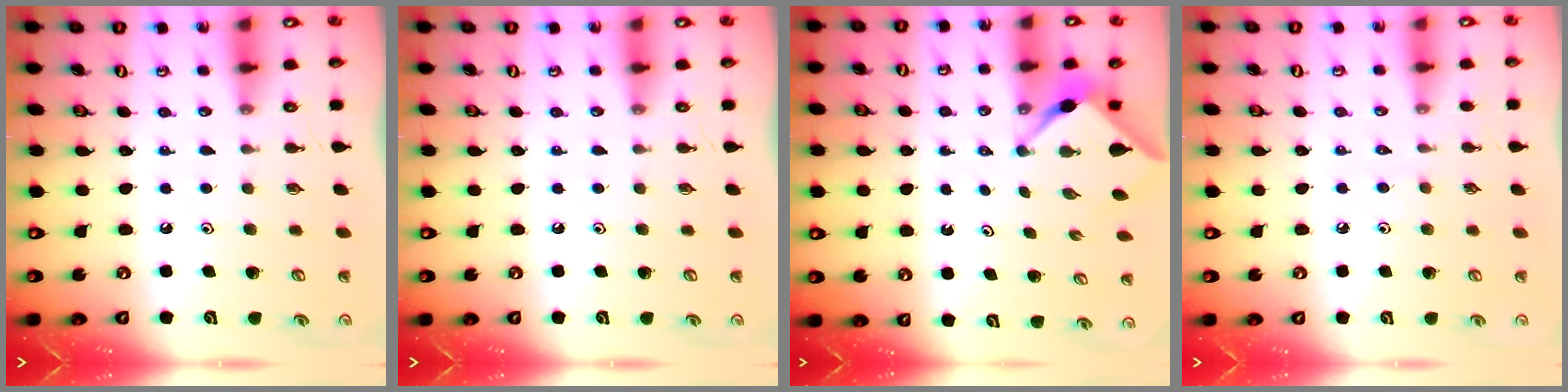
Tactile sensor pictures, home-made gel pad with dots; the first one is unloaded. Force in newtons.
{"total": 0.0}
{"total": 3.8, "press": 3.8, "slide": 0.3}
{"total": 2.6, "press": 2.5, "slide": 0.6}